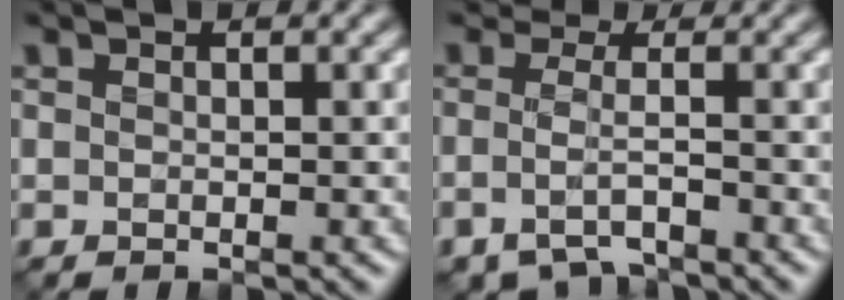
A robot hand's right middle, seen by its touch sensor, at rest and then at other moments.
{"total": 3.0, "force": [-2.1, 1.4, 1.7], "torque": [-0.020, -0.009, -0.032]}